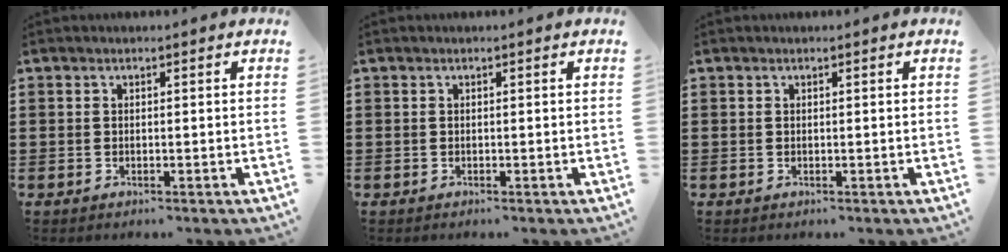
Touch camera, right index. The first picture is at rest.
{"total": 0.0}
{"total": 0.0}